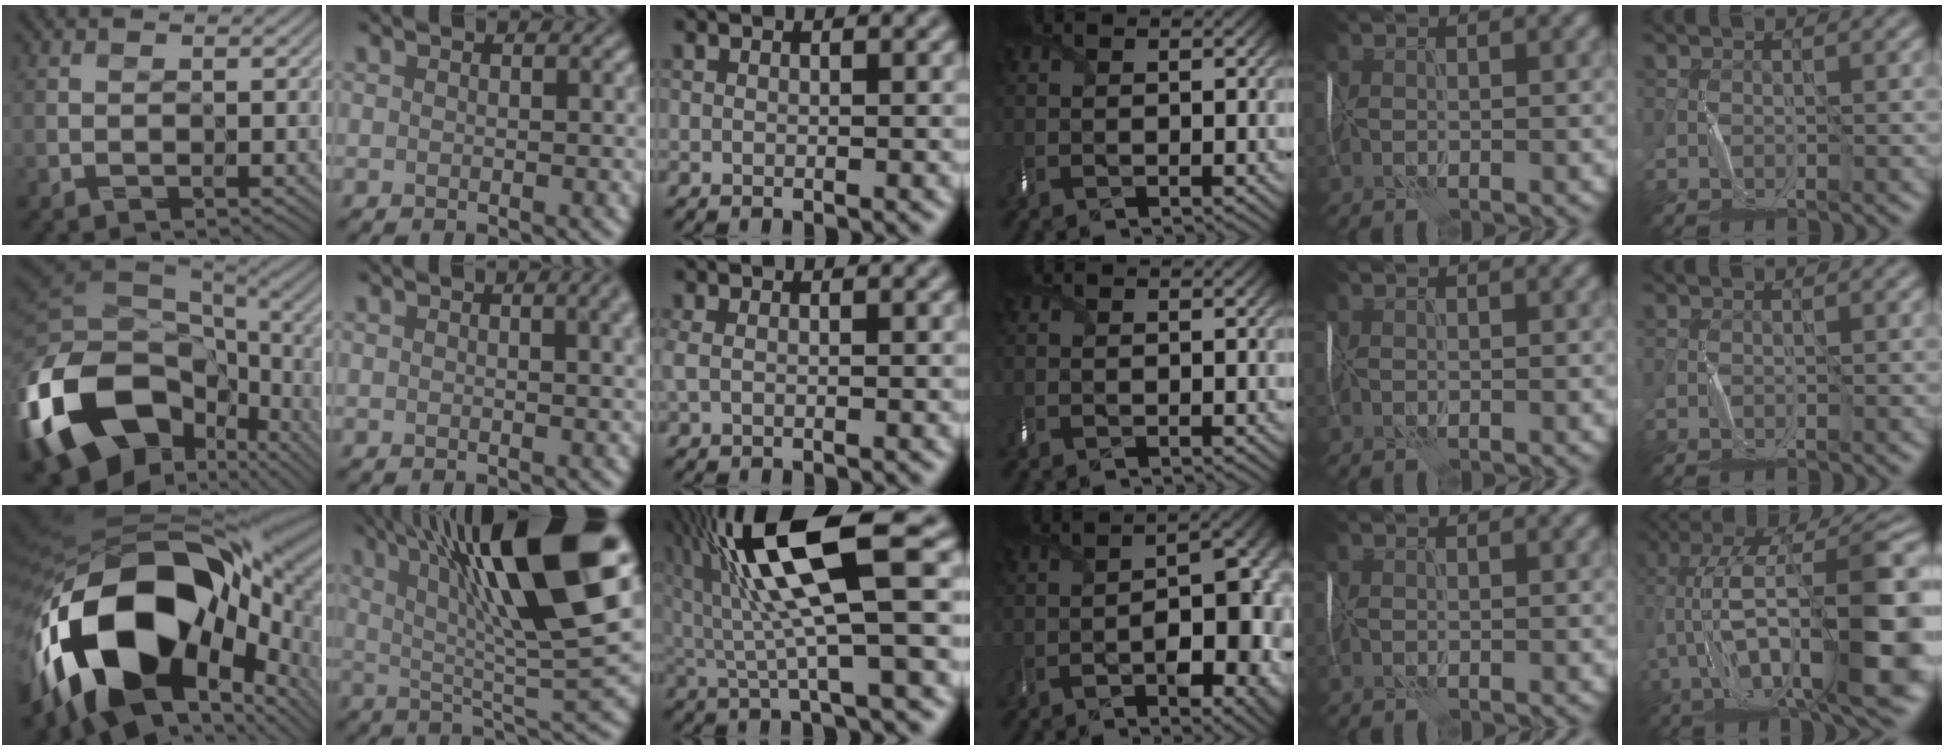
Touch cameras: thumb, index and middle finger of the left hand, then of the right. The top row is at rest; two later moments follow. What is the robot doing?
{"motion": "wrap", "object": "thread"}